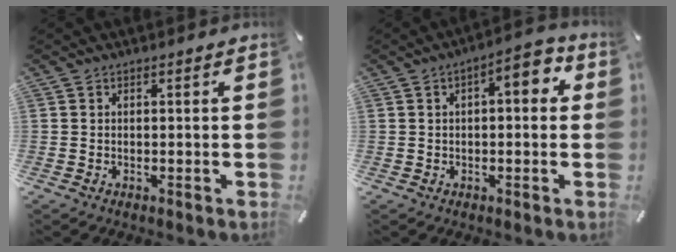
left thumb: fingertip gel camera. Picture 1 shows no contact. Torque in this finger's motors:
{"motor_torque": [-0.08, 0.11, 0.25, 0.43, 0.04]}